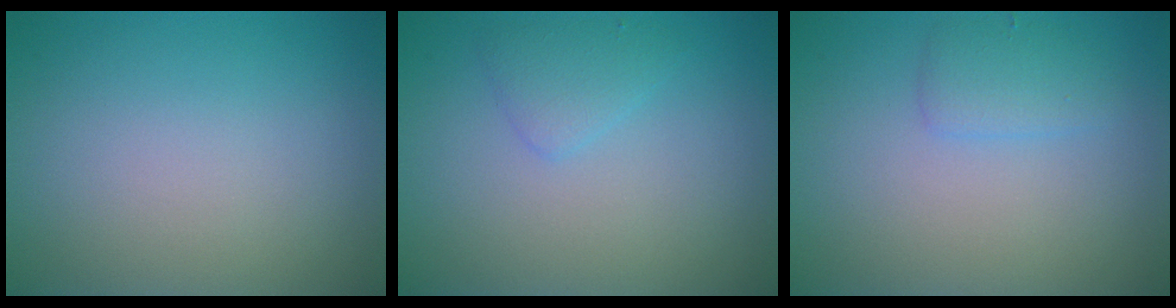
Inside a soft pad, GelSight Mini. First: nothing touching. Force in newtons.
{"total": 1.6, "press": 1.6, "slide": 0.1}
{"total": 1.7, "press": 1.7, "slide": 0.1}